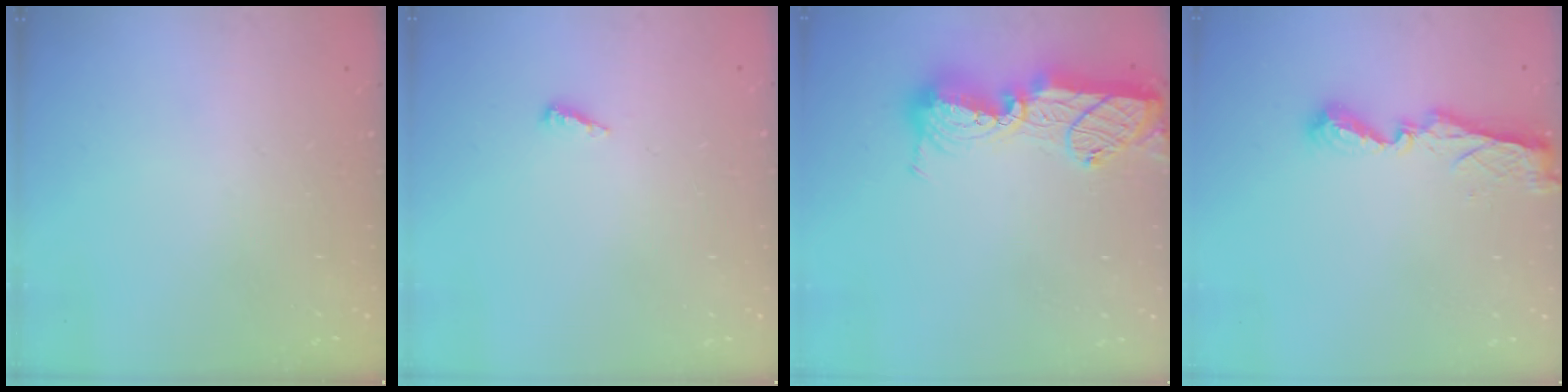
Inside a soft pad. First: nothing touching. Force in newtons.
{"total": 2.5, "press": 2.5, "slide": 0.2}
{"total": 14.9, "press": 14.9, "slide": 0.9}
{"total": 7.8, "press": 7.8, "slide": 0.5}